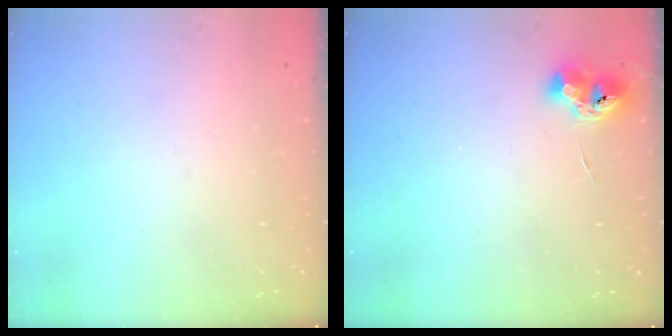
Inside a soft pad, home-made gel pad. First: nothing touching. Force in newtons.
{"total": 7.7, "press": 7.6, "slide": 1.1}